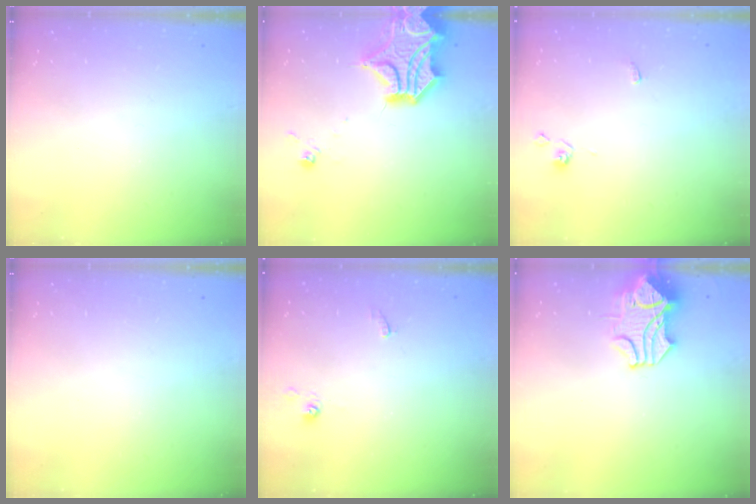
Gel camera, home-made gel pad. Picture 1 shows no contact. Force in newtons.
{"total": 7.1, "press": 6.7, "slide": 2.4}
{"total": 2.8, "press": 2.8, "slide": 0.6}
{"total": 0.0}
{"total": 4.8, "press": 4.7, "slide": 0.2}
{"total": 1.7, "press": 1.2, "slide": 1.3}